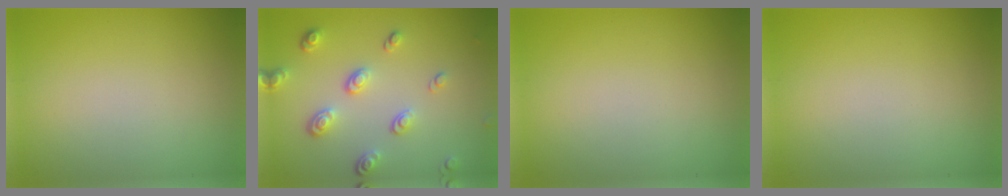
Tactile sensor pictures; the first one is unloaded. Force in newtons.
{"total": 3.3, "press": 2.6, "slide": 2.0}
{"total": 0.0}
{"total": 0.0}